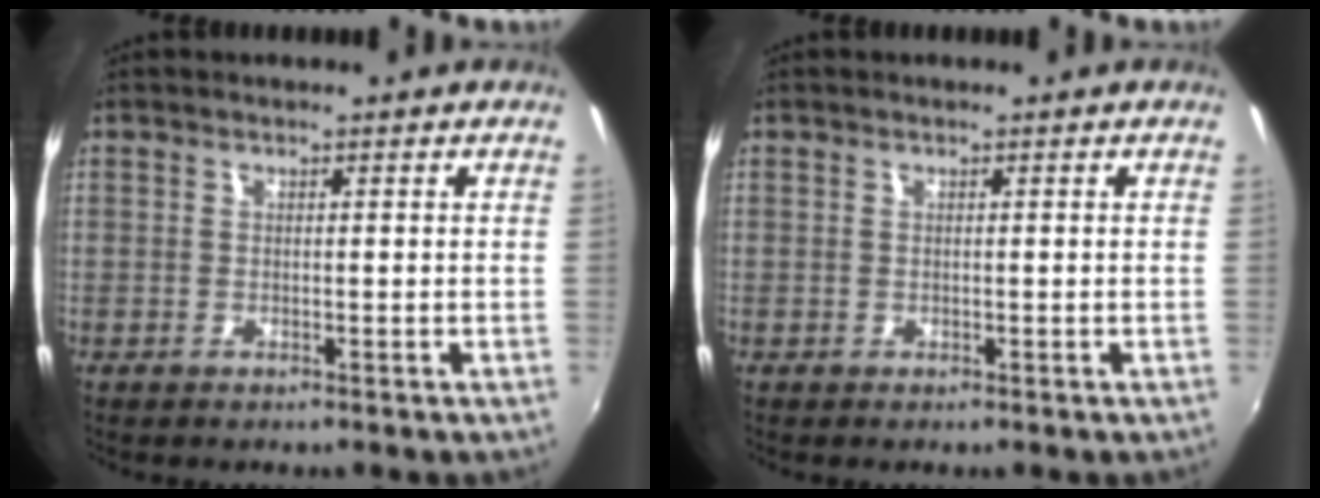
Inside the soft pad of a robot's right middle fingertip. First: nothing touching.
{"total": 0.0}